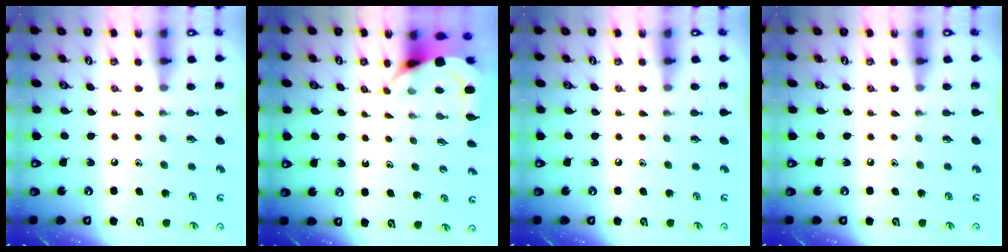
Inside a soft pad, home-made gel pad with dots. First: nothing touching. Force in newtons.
{"total": 4.0, "press": 4.0, "slide": 0.2}
{"total": 0.0}
{"total": 0.0}